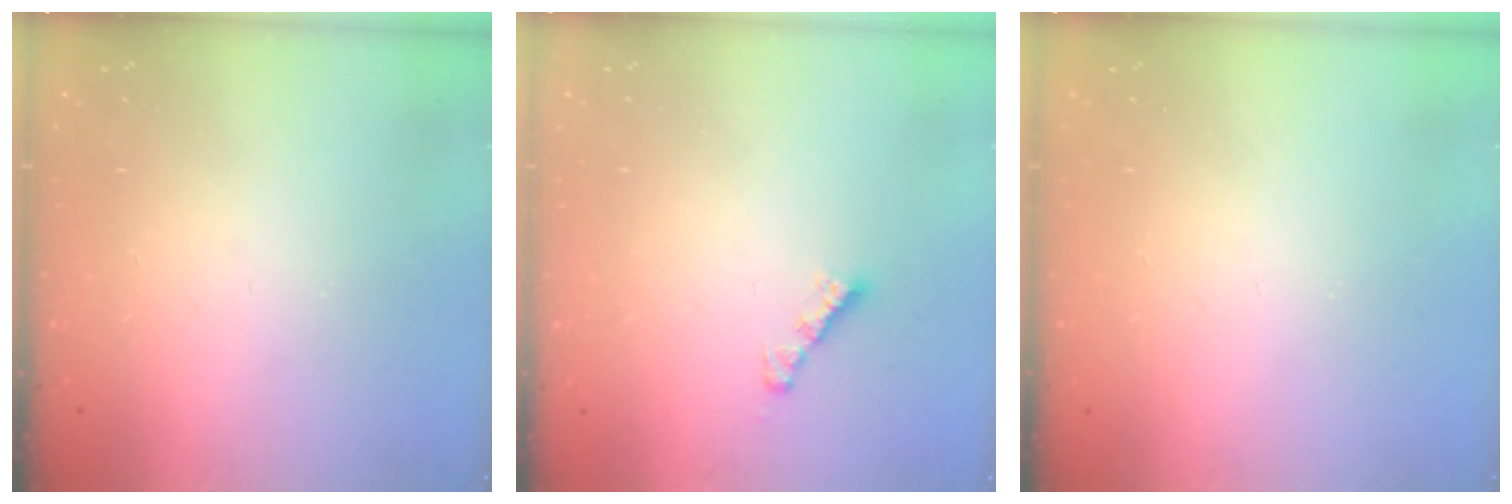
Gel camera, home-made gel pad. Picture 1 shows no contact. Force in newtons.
{"total": 2.7, "press": 2.7, "slide": 0.3}
{"total": 0.0}